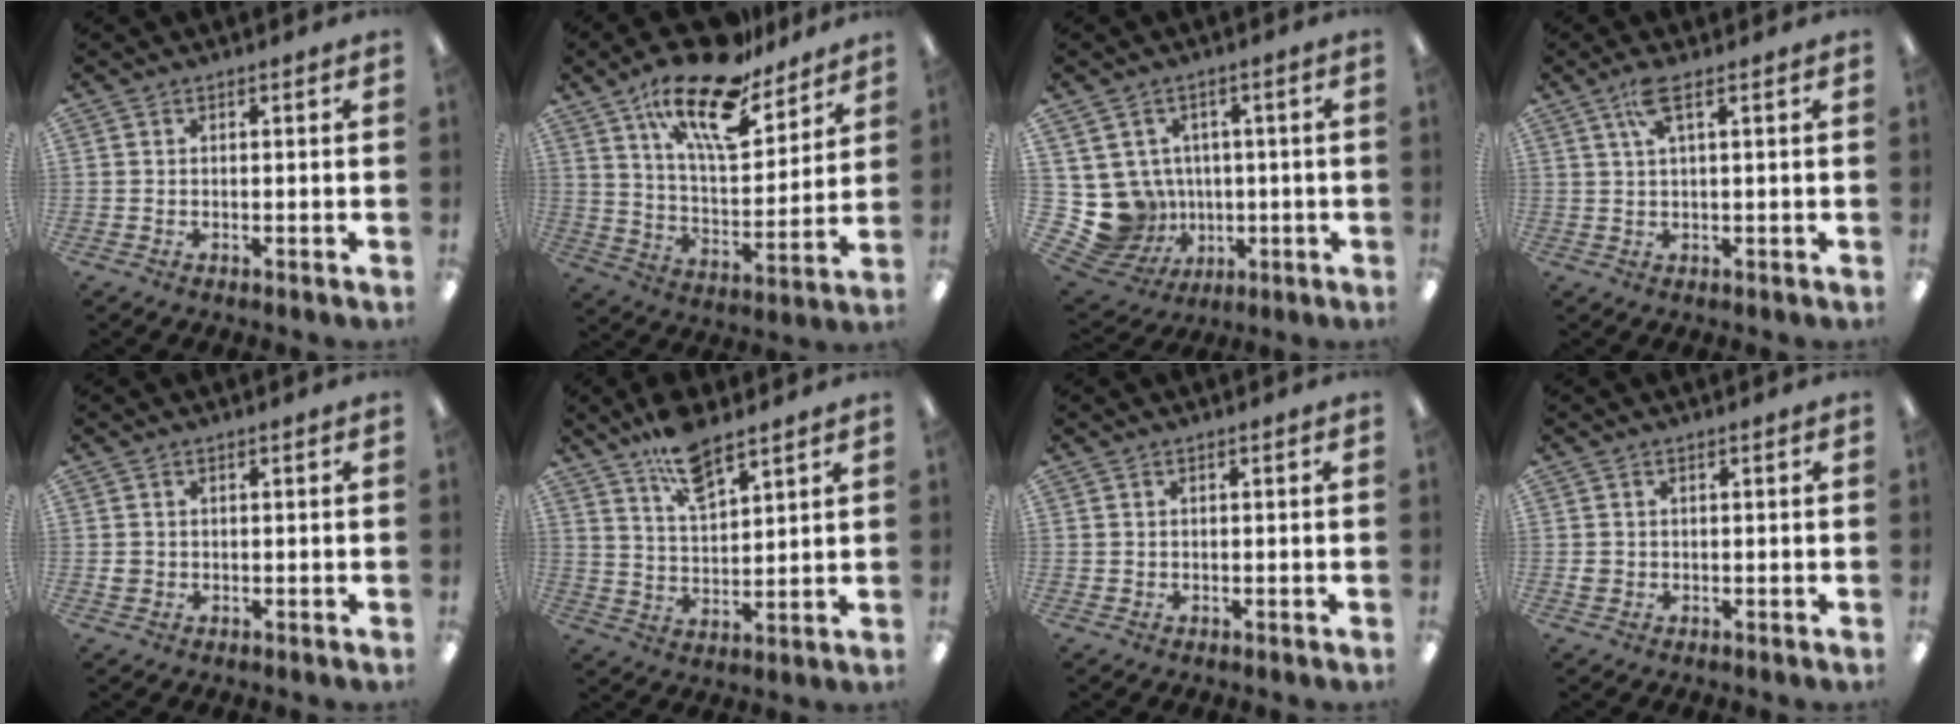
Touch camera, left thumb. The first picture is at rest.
{"total": 20.4, "force": [14.4, 7.6, 12.3], "torque": [-0.206, -0.085, 0.244]}
{"total": 10.2, "force": [-0.4, 9.9, 2.3], "torque": [-0.090, -0.007, 0.006]}
{"total": 5.4, "force": [2.6, 1.3, 4.5], "torque": [-0.097, 0.007, 0.044]}
{"total": 1.4, "force": [0.4, 1.3, 0.4], "torque": [-0.010, 0.004, 0.006]}
{"total": 10.5, "force": [7.9, 3.9, 5.7], "torque": [-0.100, -0.038, 0.141]}
{"total": 0.7, "force": [0.3, 0.6, 0.0], "torque": [0.000, 0.005, 0.004]}
{"total": 1.5, "force": [0.1, 1.4, 0.6], "torque": [-0.003, 0.002, -0.001]}